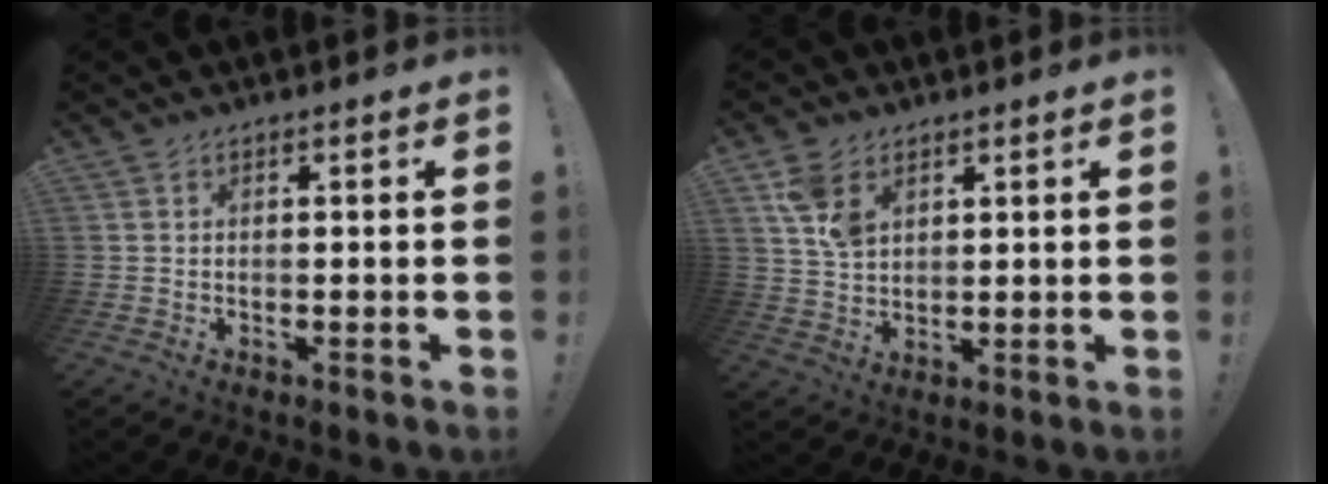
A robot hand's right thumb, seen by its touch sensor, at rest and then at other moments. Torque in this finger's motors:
{"motor_torque": [0.36, 1.88, 0.93, 0.23, 0.02]}